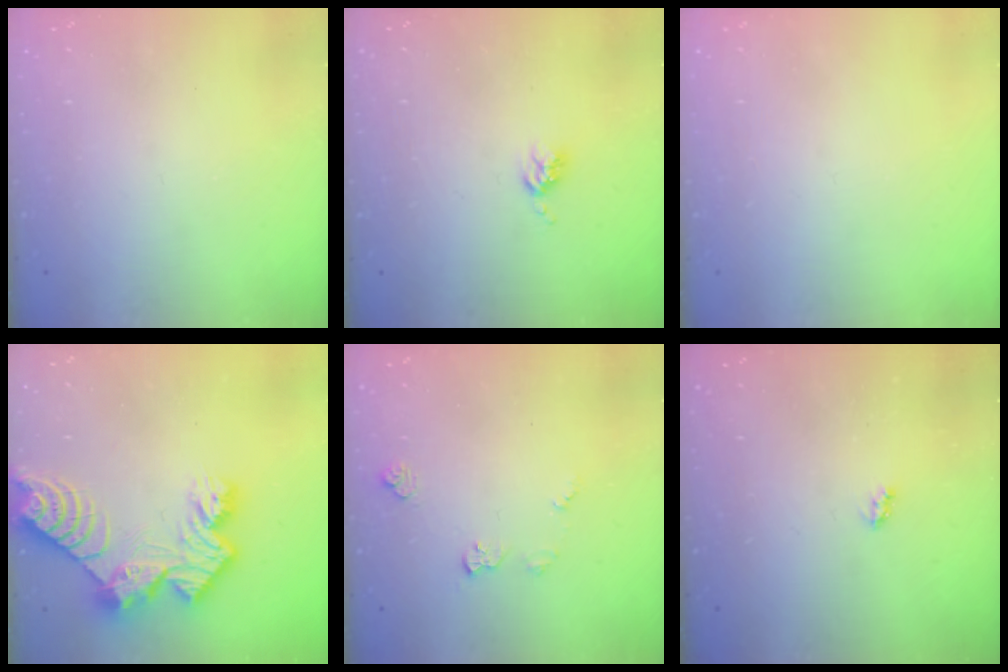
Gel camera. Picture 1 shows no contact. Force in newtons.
{"total": 4.6, "press": 4.5, "slide": 0.6}
{"total": 0.0}
{"total": 18.7, "press": 18.6, "slide": 1.9}
{"total": 7.9, "press": 7.9, "slide": 0.6}
{"total": 2.7, "press": 2.7, "slide": 0.4}